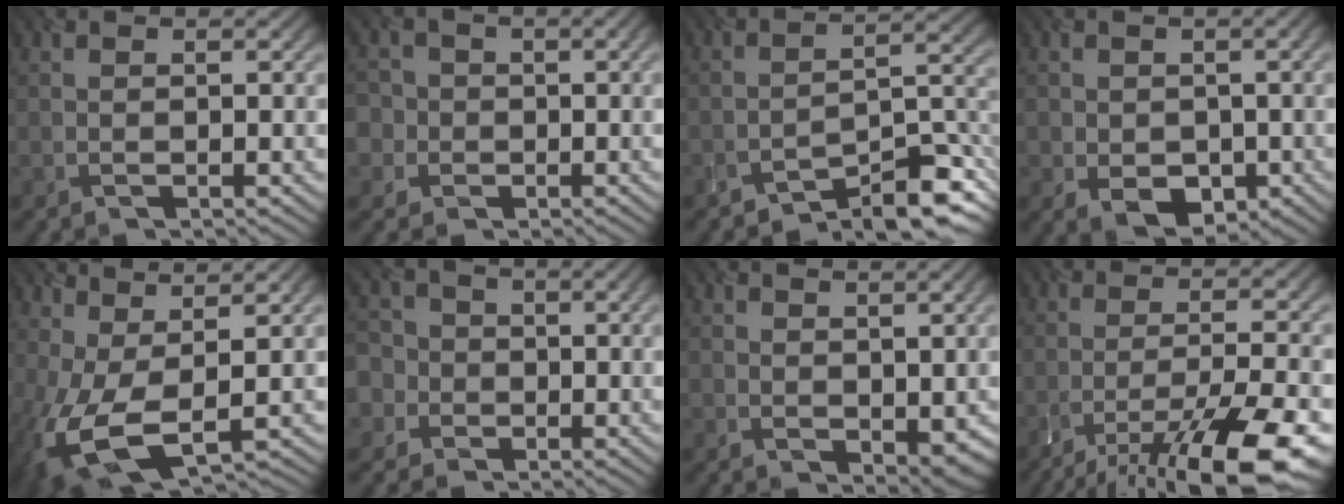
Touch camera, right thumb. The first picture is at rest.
{"total": 4.8, "force": [-0.8, 4.7, 0.7], "torque": [-0.027, 0.010, -0.040]}
{"total": 8.0, "force": [-7.0, 1.5, 3.5], "torque": [-0.035, 0.014, -0.124]}
{"total": 3.9, "force": [-1.3, 3.1, 1.9], "torque": [-0.043, -0.015, -0.018]}
{"total": 9.7, "force": [-2.0, 4.2, 8.5], "torque": [-0.215, -0.011, -0.033]}
{"total": 6.2, "force": [-1.3, 5.9, 1.4], "torque": [-0.056, 0.004, -0.053]}
{"total": 3.0, "force": [0.2, 2.1, 2.1], "torque": [-0.036, -0.014, 0.012]}
{"total": 14.2, "force": [-10.0, 3.3, 9.5], "torque": [-0.160, -0.015, -0.154]}